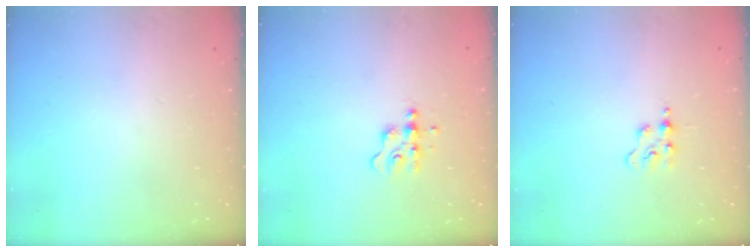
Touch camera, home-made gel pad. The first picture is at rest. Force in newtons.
{"total": 4.5, "press": 4.4, "slide": 0.4}
{"total": 2.8, "press": 2.7, "slide": 0.5}